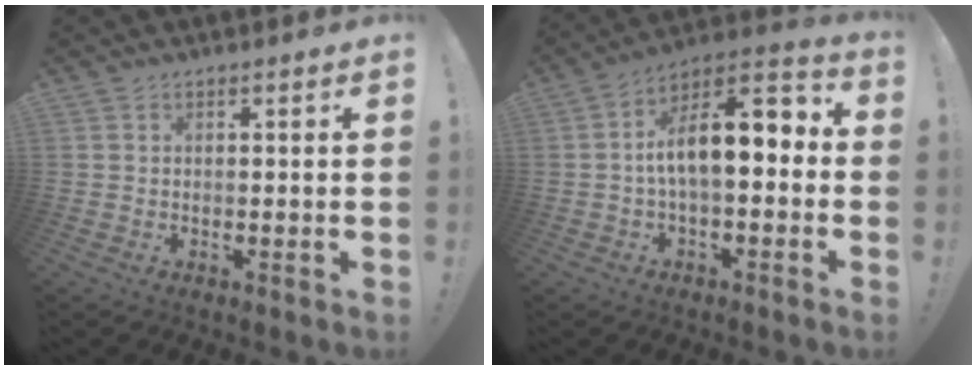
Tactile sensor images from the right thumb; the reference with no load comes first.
{"total": 12.9, "force": [1.0, 5.6, 11.5], "torque": [-0.189, 0.000, 0.017]}